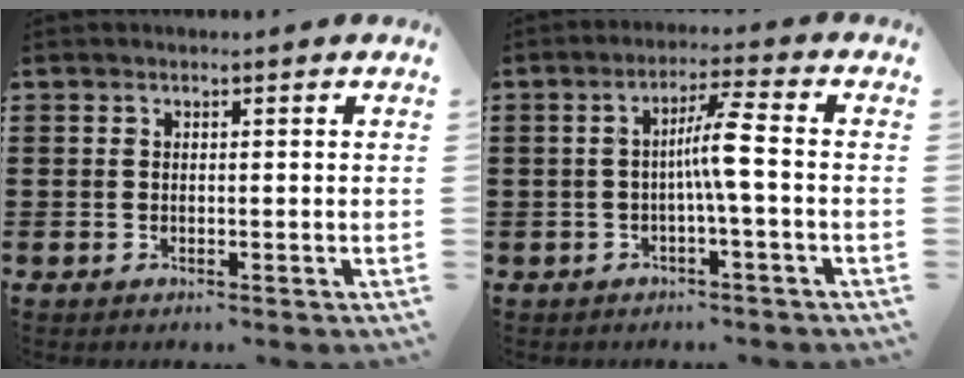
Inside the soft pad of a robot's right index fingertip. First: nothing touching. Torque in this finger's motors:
{"motor_torque": [1.60, 0.54, 0.29, 0.08]}